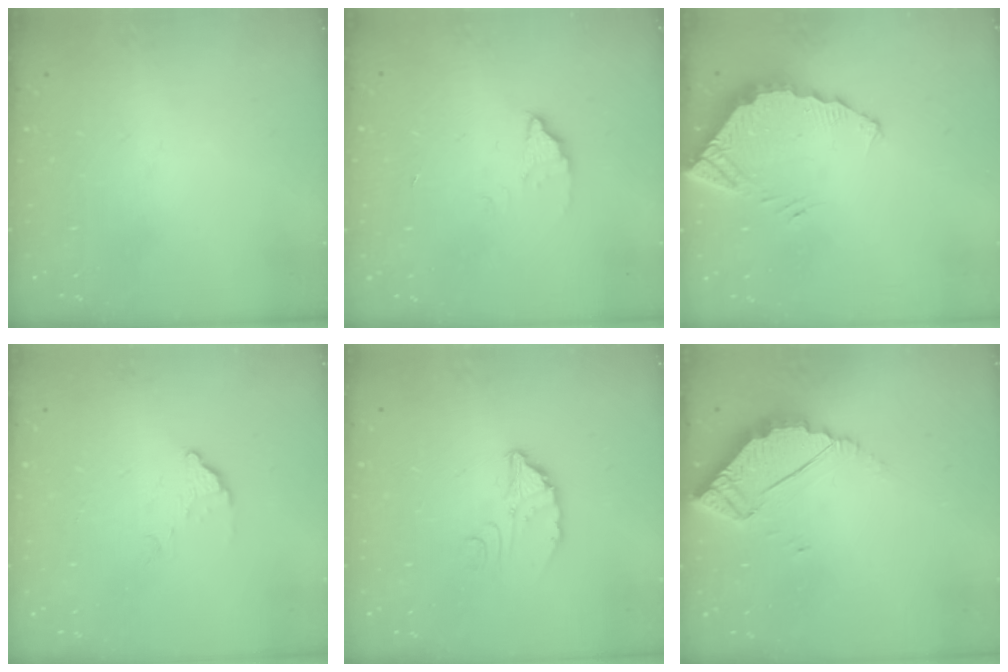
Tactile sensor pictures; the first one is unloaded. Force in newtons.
{"total": 2.6, "press": 2.6, "slide": 0.2}
{"total": 4.0, "press": 3.9, "slide": 0.3}
{"total": 3.4, "press": 3.4, "slide": 0.1}
{"total": 3.1, "press": 3.1, "slide": 0.2}
{"total": 5.3, "press": 5.3, "slide": 0.2}